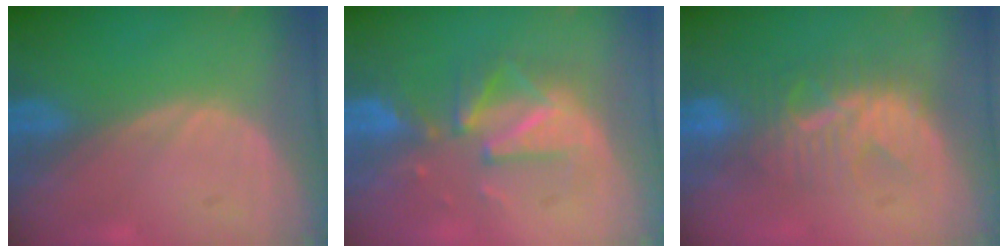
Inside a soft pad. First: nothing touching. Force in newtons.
{"total": 7.9, "press": 7.9, "slide": 0.6}
{"total": 8.1, "press": 7.9, "slide": 1.8}